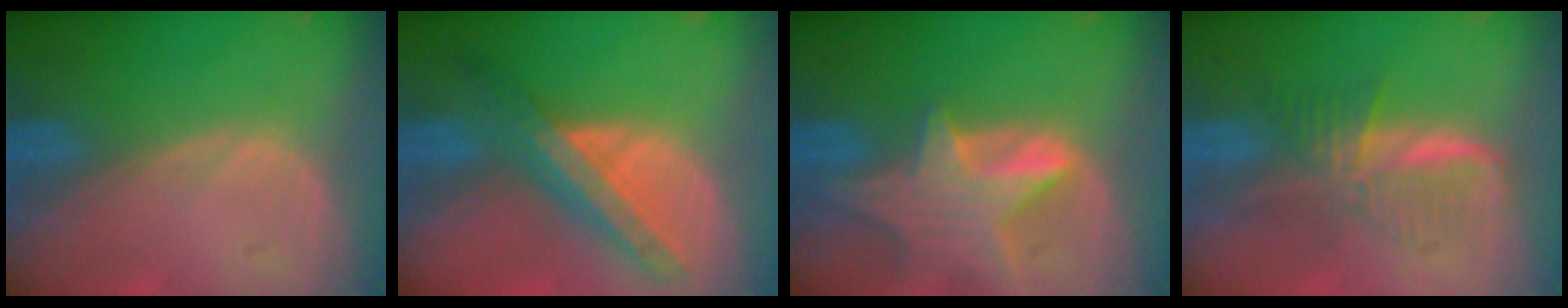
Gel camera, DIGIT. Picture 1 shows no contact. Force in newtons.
{"total": 8.7, "press": 7.6, "slide": 4.2}
{"total": 8.5, "press": 7.6, "slide": 3.7}
{"total": 6.0, "press": 5.9, "slide": 0.8}